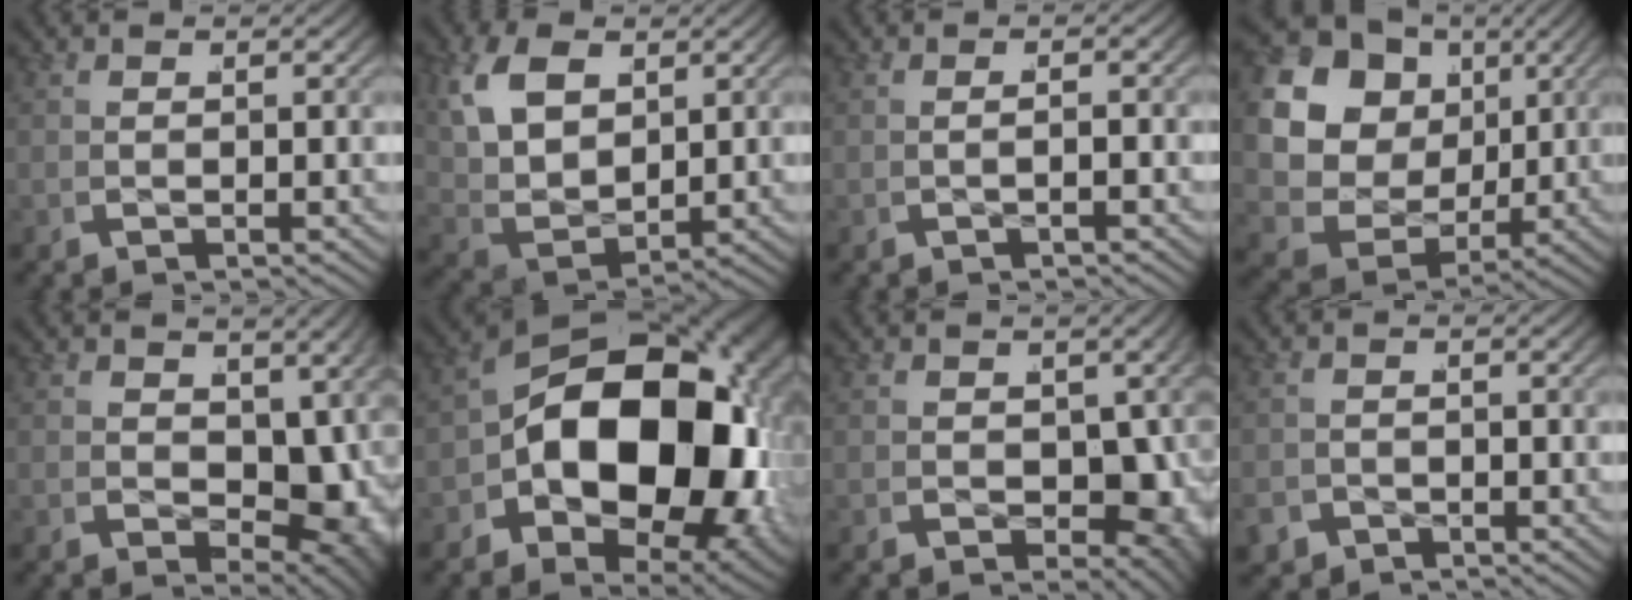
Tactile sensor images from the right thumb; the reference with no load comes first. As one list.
[{"total": 9.3, "force": [0.9, 6.7, 6.4], "torque": [-0.156, -0.026, 0.031]}, {"total": 0.9, "force": [-0.7, -0.4, 0.3], "torque": [-0.007, 0.005, -0.014]}, {"total": 16.5, "force": [1.4, 13.3, 9.8], "torque": [-0.228, -0.028, 0.024]}, {"total": 8.2, "force": [0.0, 5.8, 5.8], "torque": [-0.103, -0.053, 0.033]}, {"total": 23.1, "force": [-0.8, 14.8, 17.7], "torque": [-0.297, -0.063, 0.014]}, {"total": 8.7, "force": [-0.6, 6.5, 5.8], "torque": [-0.094, -0.052, 0.019]}, {"total": 2.6, "force": [-2.2, 1.4, -0.1], "torque": [0.001, -0.012, -0.033]}]